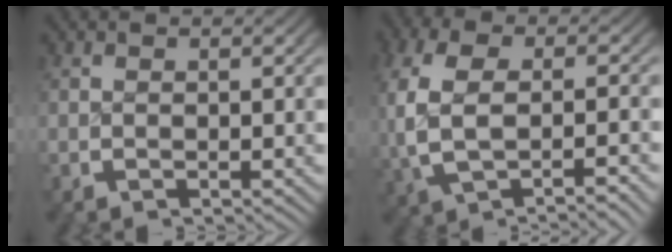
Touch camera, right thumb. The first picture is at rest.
{"total": 7.2, "force": [-0.9, 4.2, 5.8], "torque": [-0.146, -0.007, -0.006]}